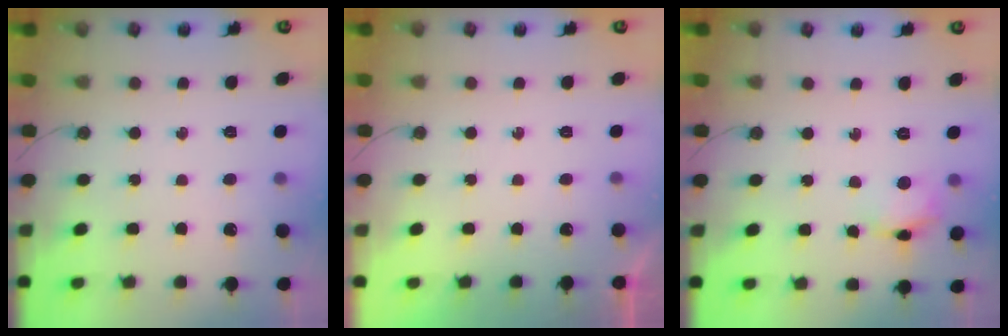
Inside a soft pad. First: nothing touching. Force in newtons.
{"total": 0.0}
{"total": 8.0, "press": 7.9, "slide": 0.5}